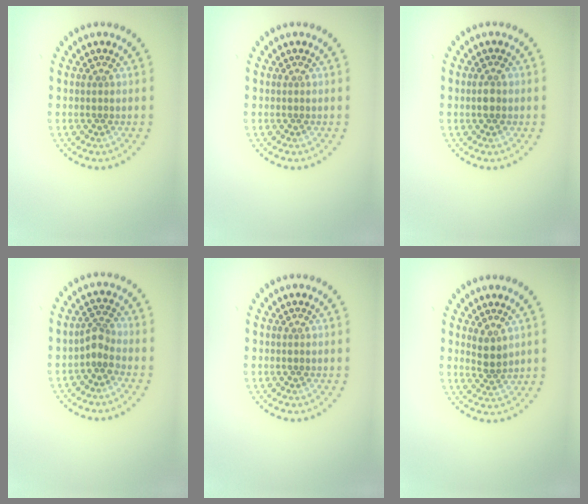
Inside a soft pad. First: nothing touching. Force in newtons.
{"total": 0.0}
{"total": 1.2, "press": 1.2, "slide": 0.1}
{"total": 1.9, "press": 1.4, "slide": 1.3}
{"total": 0.0}
{"total": 1.8, "press": 1.5, "slide": 1.1}